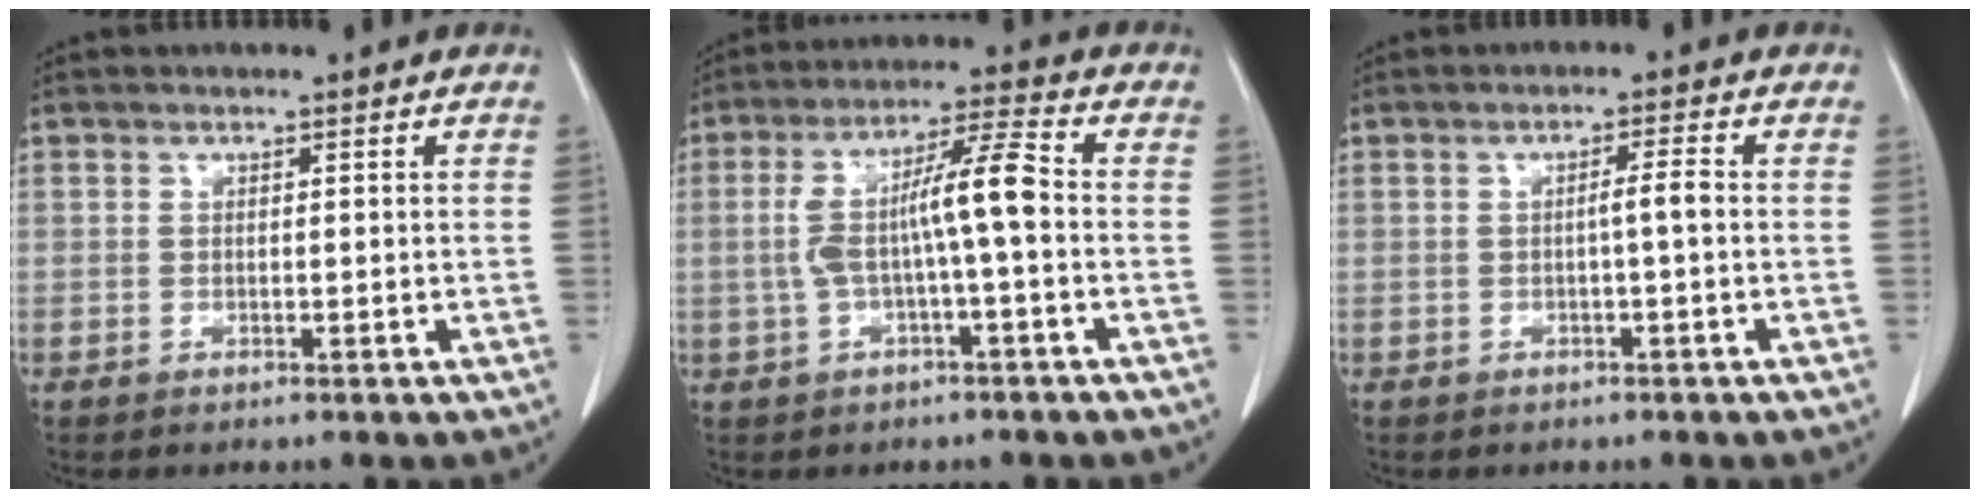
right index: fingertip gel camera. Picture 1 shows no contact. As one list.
[{"total": 9.0, "force": [-0.5, 0.7, 9.0], "torque": [-0.173, 0.030, -0.012]}, {"total": 2.3, "force": [-0.2, -0.1, 2.3], "torque": [-0.037, 0.003, -0.004]}]